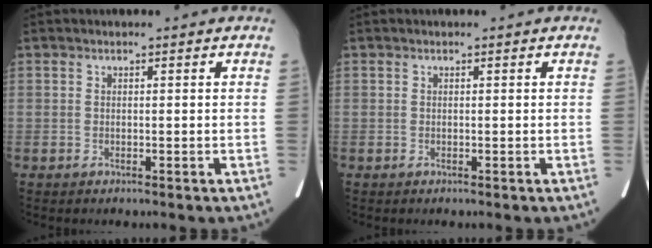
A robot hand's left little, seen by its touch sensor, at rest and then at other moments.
{"total": 0.0}